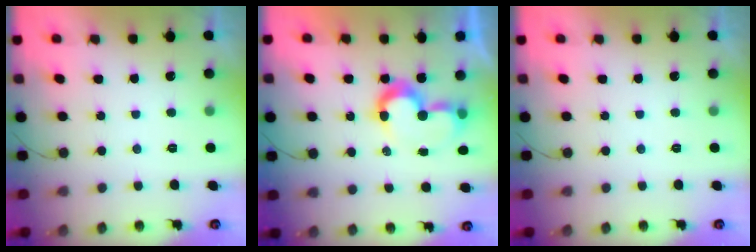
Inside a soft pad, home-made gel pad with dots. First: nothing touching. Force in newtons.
{"total": 8.7, "press": 8.4, "slide": 2.3}
{"total": 0.0}